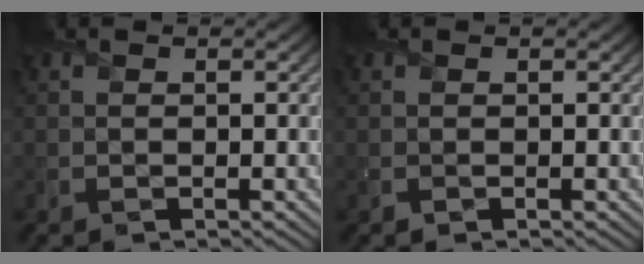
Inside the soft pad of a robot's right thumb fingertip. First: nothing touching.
{"total": 0.0}